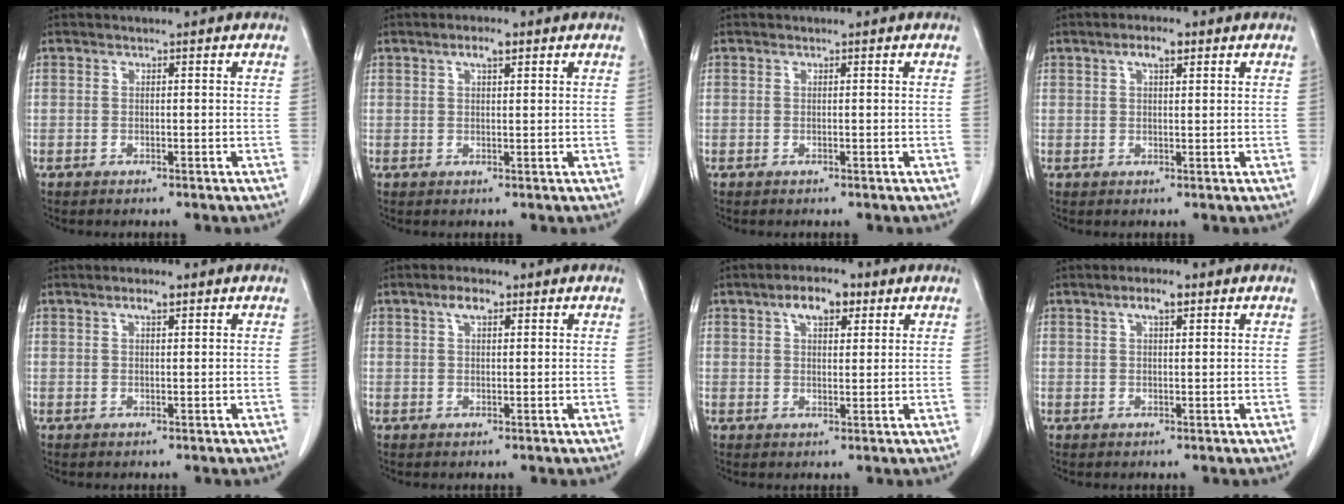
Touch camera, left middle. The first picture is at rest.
{"total": 2.6, "force": [1.5, 0.6, 2.0], "torque": [-0.040, 0.005, 0.026]}
{"total": 0.0}
{"total": 3.1, "force": [1.7, 0.9, 2.4], "torque": [-0.049, 0.006, 0.029]}
{"total": 2.1, "force": [1.2, 0.5, 1.6], "torque": [-0.033, 0.003, 0.021]}
{"total": 2.8, "force": [1.6, 1.1, 2.1], "torque": [-0.043, 0.007, 0.029]}
{"total": 5.5, "force": [3.0, 2.4, 4.0], "torque": [-0.070, 0.012, 0.047]}
{"total": 3.1, "force": [1.7, 0.8, 2.5], "torque": [-0.050, 0.007, 0.030]}